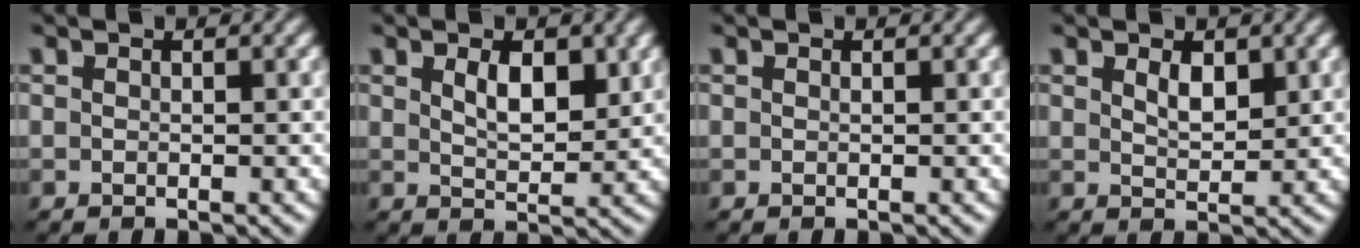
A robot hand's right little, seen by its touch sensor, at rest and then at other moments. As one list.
[{"total": 2.7, "force": [1.2, 0.6, 2.3], "torque": [-0.025, -0.011, 0.027]}, {"total": 0.0}, {"total": 1.7, "force": [1.1, 0.2, 1.3], "torque": [-0.015, -0.014, 0.028]}]